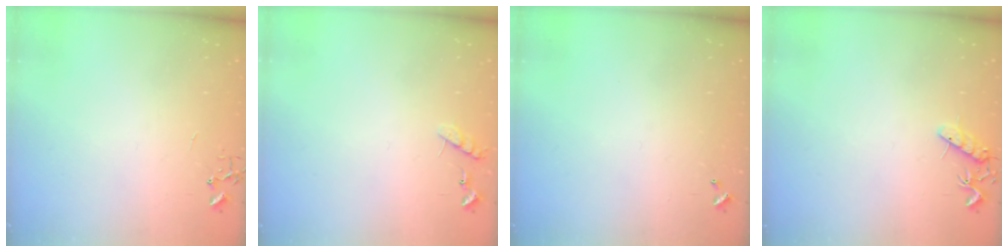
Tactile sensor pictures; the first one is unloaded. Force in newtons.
{"total": 6.7, "press": 6.7, "slide": 0.4}
{"total": 0.0}
{"total": 7.5, "press": 7.4, "slide": 0.6}